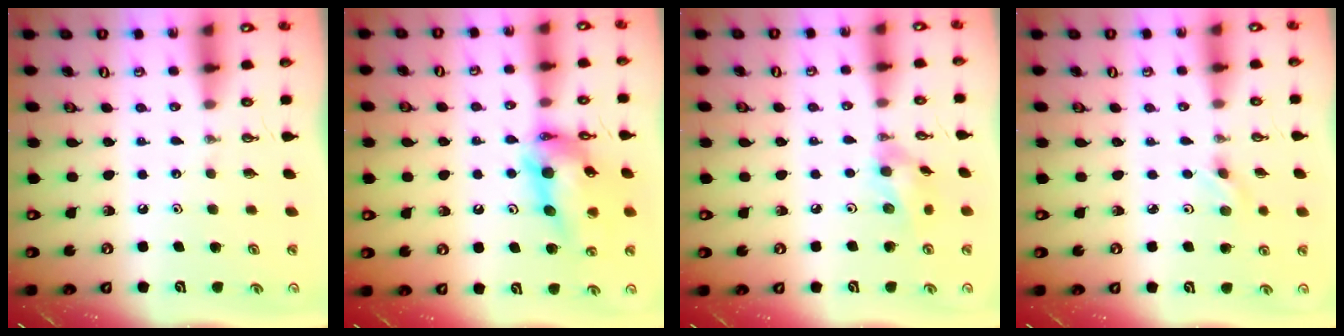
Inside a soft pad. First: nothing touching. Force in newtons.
{"total": 16.4, "press": 16.3, "slide": 1.3}
{"total": 9.9, "press": 9.6, "slide": 2.6}
{"total": 2.7, "press": 2.3, "slide": 1.4}